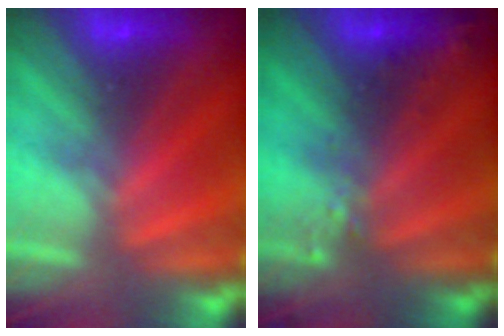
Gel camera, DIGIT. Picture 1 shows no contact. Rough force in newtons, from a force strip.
{"total": 2.4}